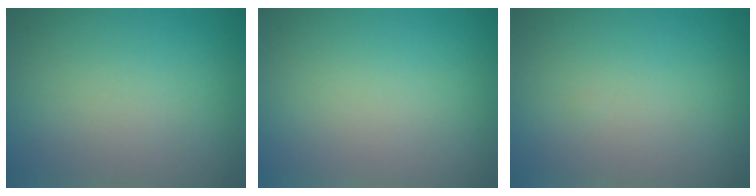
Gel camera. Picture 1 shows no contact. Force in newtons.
{"total": 0.0}
{"total": 0.0}